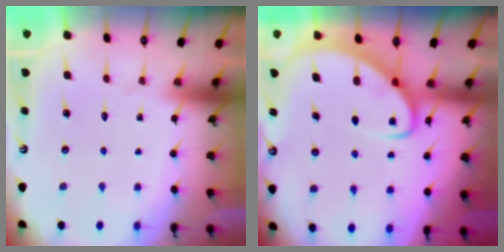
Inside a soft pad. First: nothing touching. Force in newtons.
{"total": 3.2, "press": 3.2, "slide": 0.4}